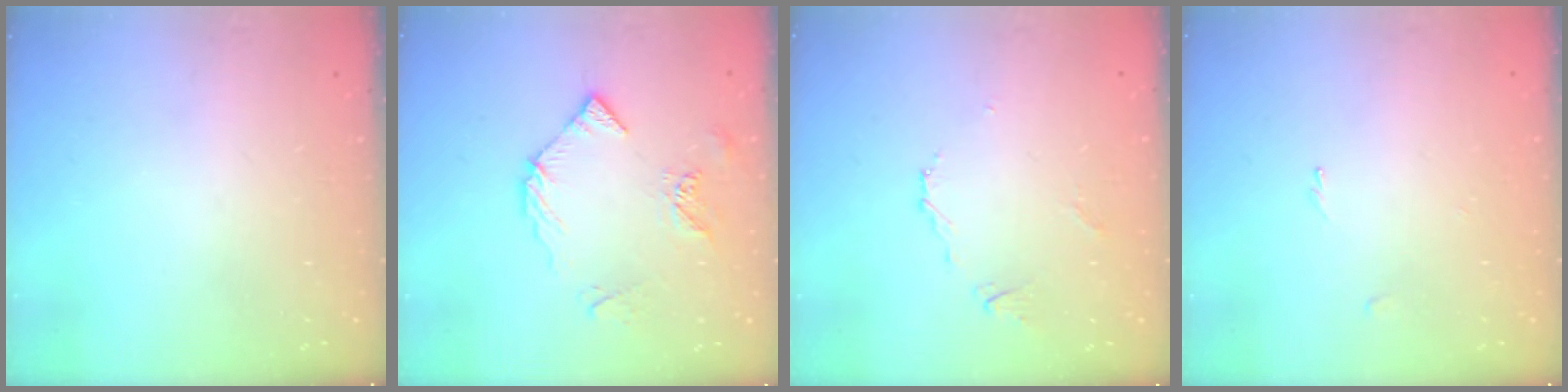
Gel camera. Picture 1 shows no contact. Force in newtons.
{"total": 8.0, "press": 8.0, "slide": 0.8}
{"total": 4.4, "press": 4.4, "slide": 0.7}
{"total": 0.0}